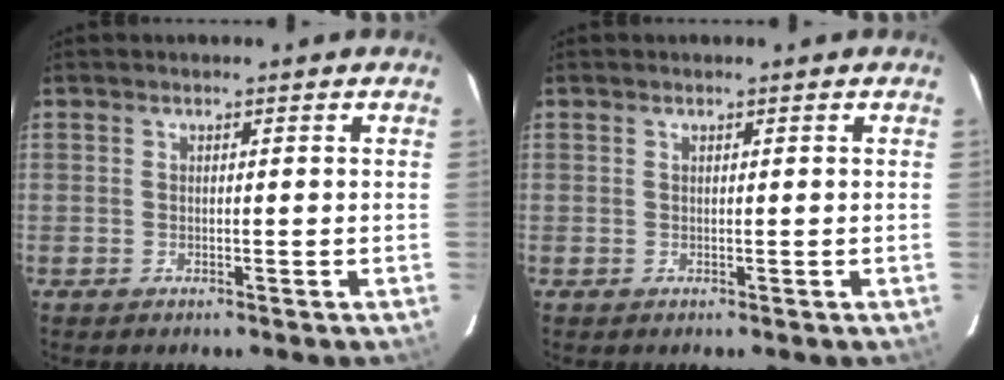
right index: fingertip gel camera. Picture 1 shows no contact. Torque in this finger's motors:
{"motor_torque": [0.07, 0.07, 0.01, 0.01]}